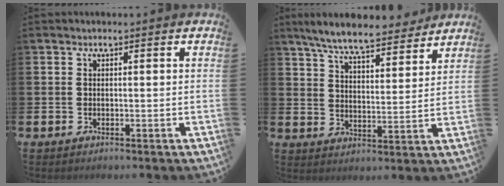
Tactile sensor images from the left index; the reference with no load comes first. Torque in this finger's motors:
{"motor_torque": [1.08, -1.06, 0.88, 0.21]}